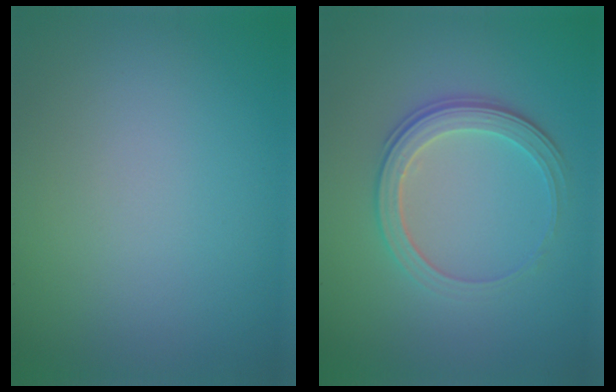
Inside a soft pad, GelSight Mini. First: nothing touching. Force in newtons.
{"total": 3.3, "press": 2.9, "slide": 1.6}